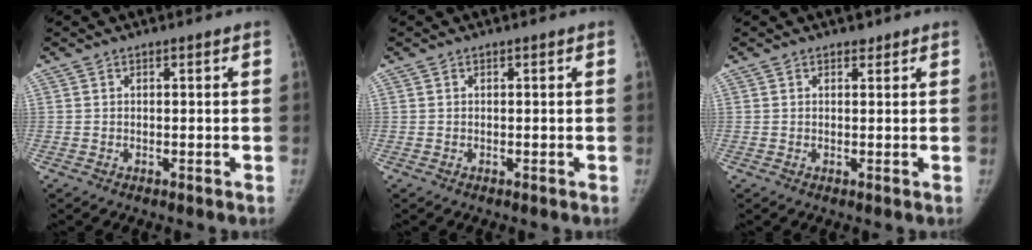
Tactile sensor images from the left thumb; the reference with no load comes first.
{"total": 0.0}
{"total": 1.0, "force": [0.8, 0.6, 0.2], "torque": [0.003, -0.006, 0.008]}